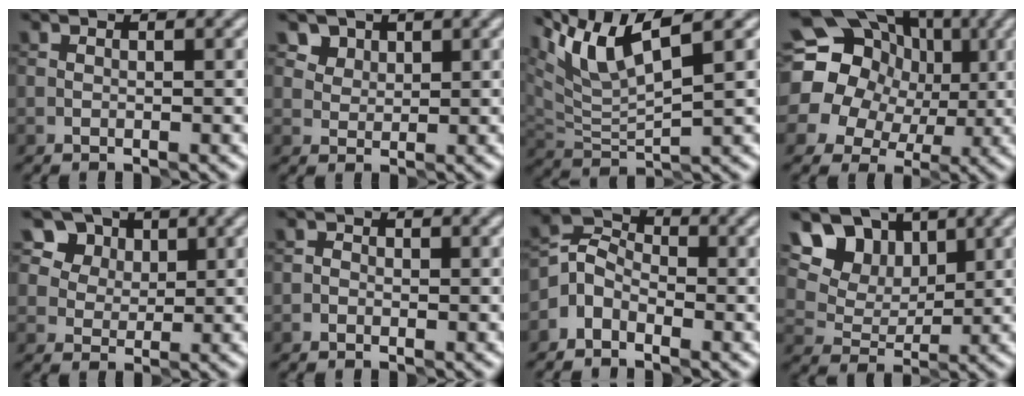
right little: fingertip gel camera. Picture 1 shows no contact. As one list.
[{"total": 4.7, "force": [3.2, 3.1, 1.5], "torque": [-0.045, 0.002, 0.060]}, {"total": 6.6, "force": [4.4, 1.1, 4.8], "torque": [-0.099, 0.012, 0.086]}, {"total": 19.0, "force": [3.7, 17.0, 7.6], "torque": [-0.157, 0.029, 0.023]}, {"total": 9.6, "force": [5.9, 6.6, 3.6], "torque": [-0.083, 0.015, 0.098]}, {"total": 0.6, "force": [-0.3, 0.5, 0.2], "torque": [0.002, 0.003, -0.011]}, {"total": 2.5, "force": [-1.7, 1.6, 0.9], "torque": [-0.020, 0.014, -0.045]}, {"total": 10.7, "force": [6.5, 7.2, 4.7], "torque": [-0.092, 0.007, 0.118]}]